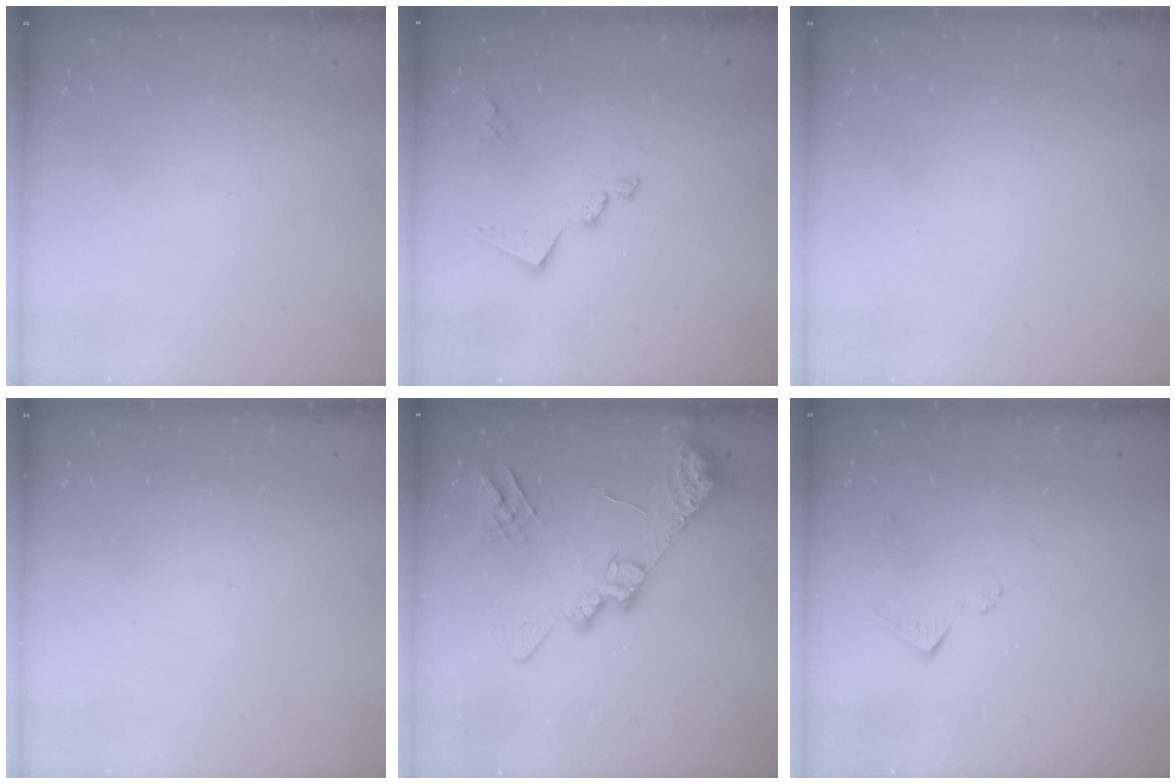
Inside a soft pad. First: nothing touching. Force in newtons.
{"total": 12.4, "press": 12.4, "slide": 0.5}
{"total": 0.0}
{"total": 0.0}
{"total": 18.1, "press": 18.1, "slide": 1.6}
{"total": 5.1, "press": 5.0, "slide": 0.6}